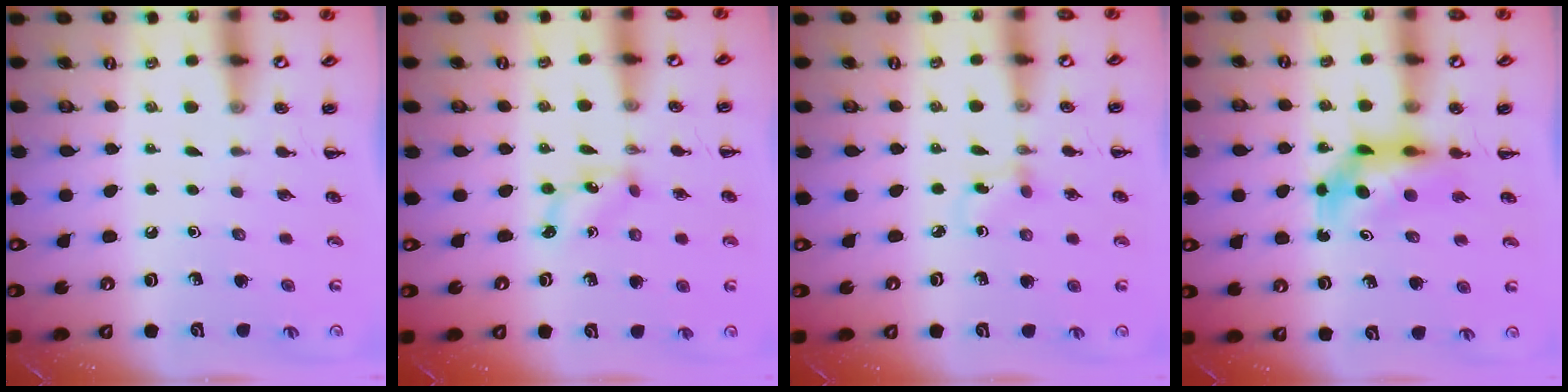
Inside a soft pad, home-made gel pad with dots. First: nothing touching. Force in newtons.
{"total": 1.6, "press": 1.5, "slide": 0.3}
{"total": 1.6, "press": 1.4, "slide": 0.7}
{"total": 5.7, "press": 5.6, "slide": 0.8}